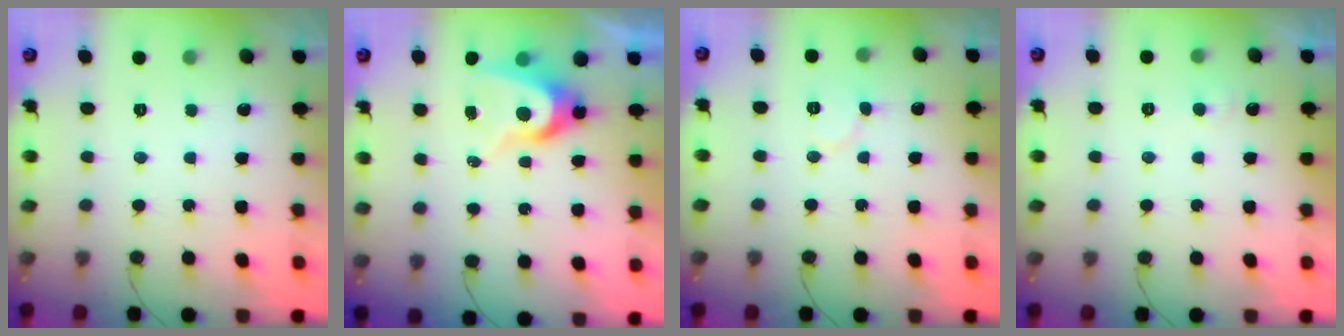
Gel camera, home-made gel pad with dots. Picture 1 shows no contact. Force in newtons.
{"total": 7.8, "press": 7.8, "slide": 0.3}
{"total": 5.8, "press": 5.7, "slide": 0.5}
{"total": 4.8, "press": 4.7, "slide": 0.4}